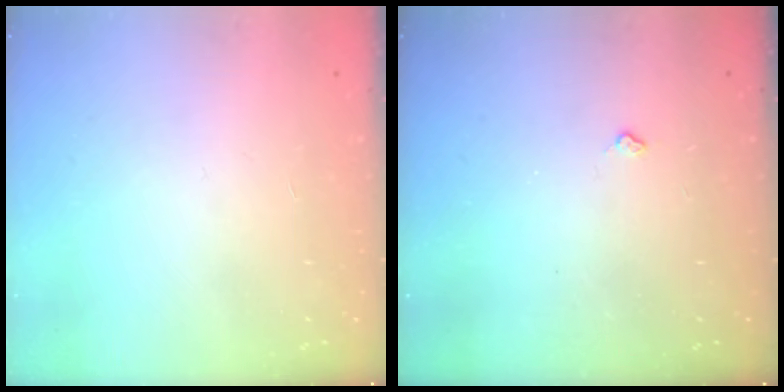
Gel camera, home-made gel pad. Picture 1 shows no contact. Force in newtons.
{"total": 2.7, "press": 2.6, "slide": 0.4}